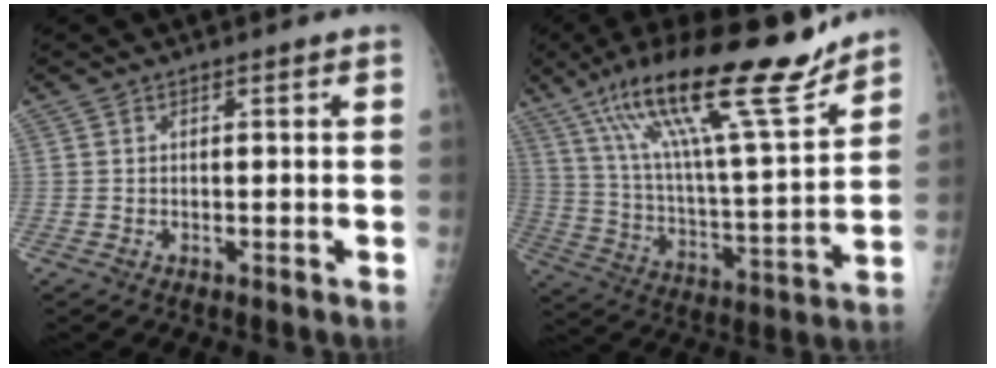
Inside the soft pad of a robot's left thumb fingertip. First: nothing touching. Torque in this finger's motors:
{"motor_torque": [1.51, -0.25, 1.58, -1.19, 0.45]}